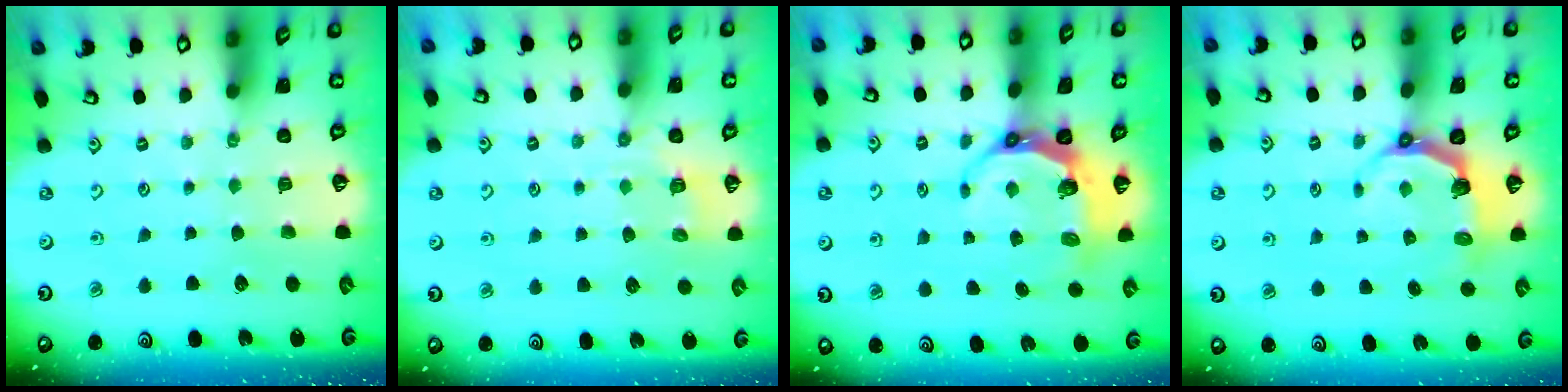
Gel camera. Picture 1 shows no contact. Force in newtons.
{"total": 4.8, "press": 4.5, "slide": 1.7}
{"total": 8.0, "press": 6.9, "slide": 3.9}
{"total": 4.6, "press": 2.9, "slide": 3.6}